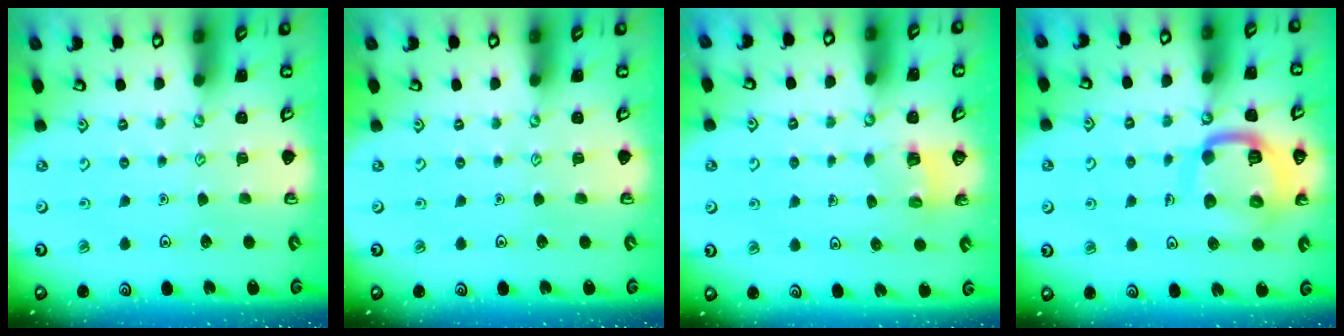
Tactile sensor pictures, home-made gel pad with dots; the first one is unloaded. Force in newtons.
{"total": 0.0}
{"total": 3.3, "press": 3.3, "slide": 0.1}
{"total": 15.0, "press": 14.9, "slide": 1.5}